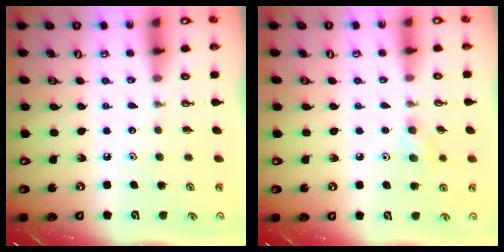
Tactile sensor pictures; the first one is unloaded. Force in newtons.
{"total": 8.3, "press": 7.3, "slide": 4.0}